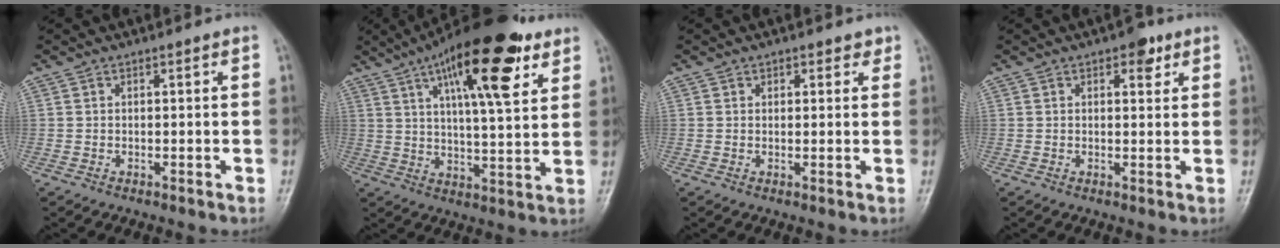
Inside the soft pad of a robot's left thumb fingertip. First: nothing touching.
{"total": 20.0, "force": [10.1, 6.1, 16.2], "torque": [-0.230, -0.025, 0.155]}
{"total": 2.0, "force": [1.3, 1.5, 0.5], "torque": [0.017, -0.004, 0.011]}
{"total": 3.5, "force": [1.9, 1.8, 2.3], "torque": [-0.015, -0.005, 0.022]}